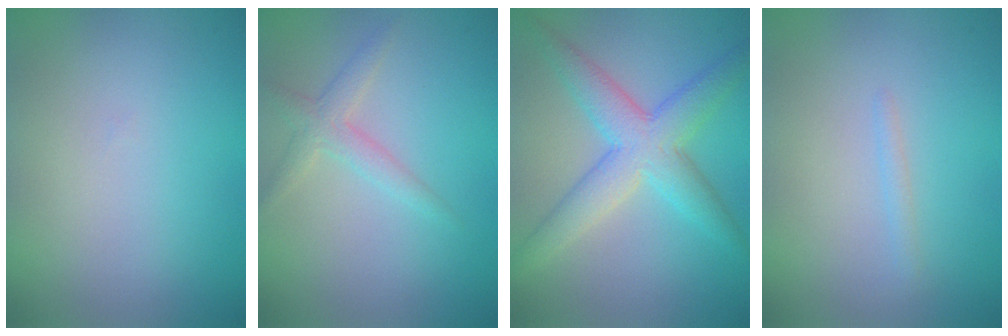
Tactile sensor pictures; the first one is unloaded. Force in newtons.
{"total": 2.0, "press": 2.0, "slide": 0.0}
{"total": 5.4, "press": 5.4, "slide": 0.2}
{"total": 0.7, "press": 0.7, "slide": 0.1}